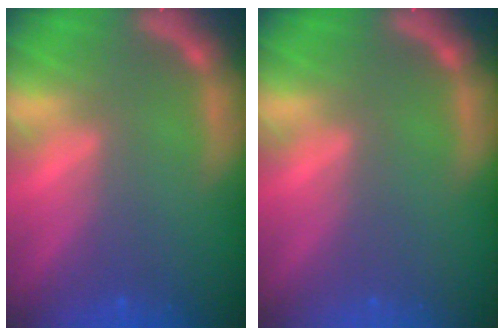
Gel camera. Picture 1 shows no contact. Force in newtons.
{"total": 0.0}